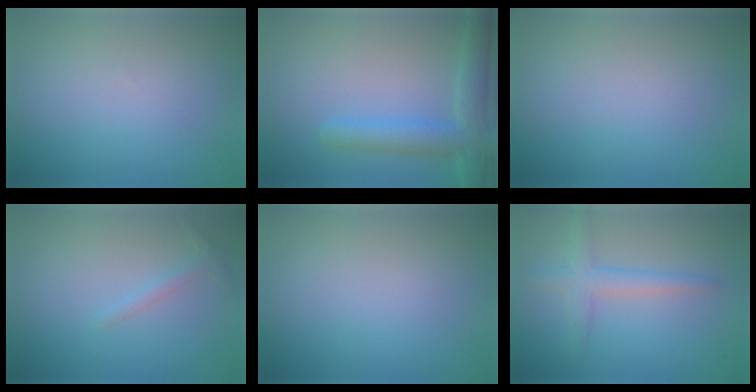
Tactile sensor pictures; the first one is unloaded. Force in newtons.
{"total": 4.9, "press": 4.9, "slide": 0.3}
{"total": 0.0}
{"total": 1.1, "press": 1.1, "slide": 0.1}
{"total": 0.0}
{"total": 2.9, "press": 2.9, "slide": 0.2}